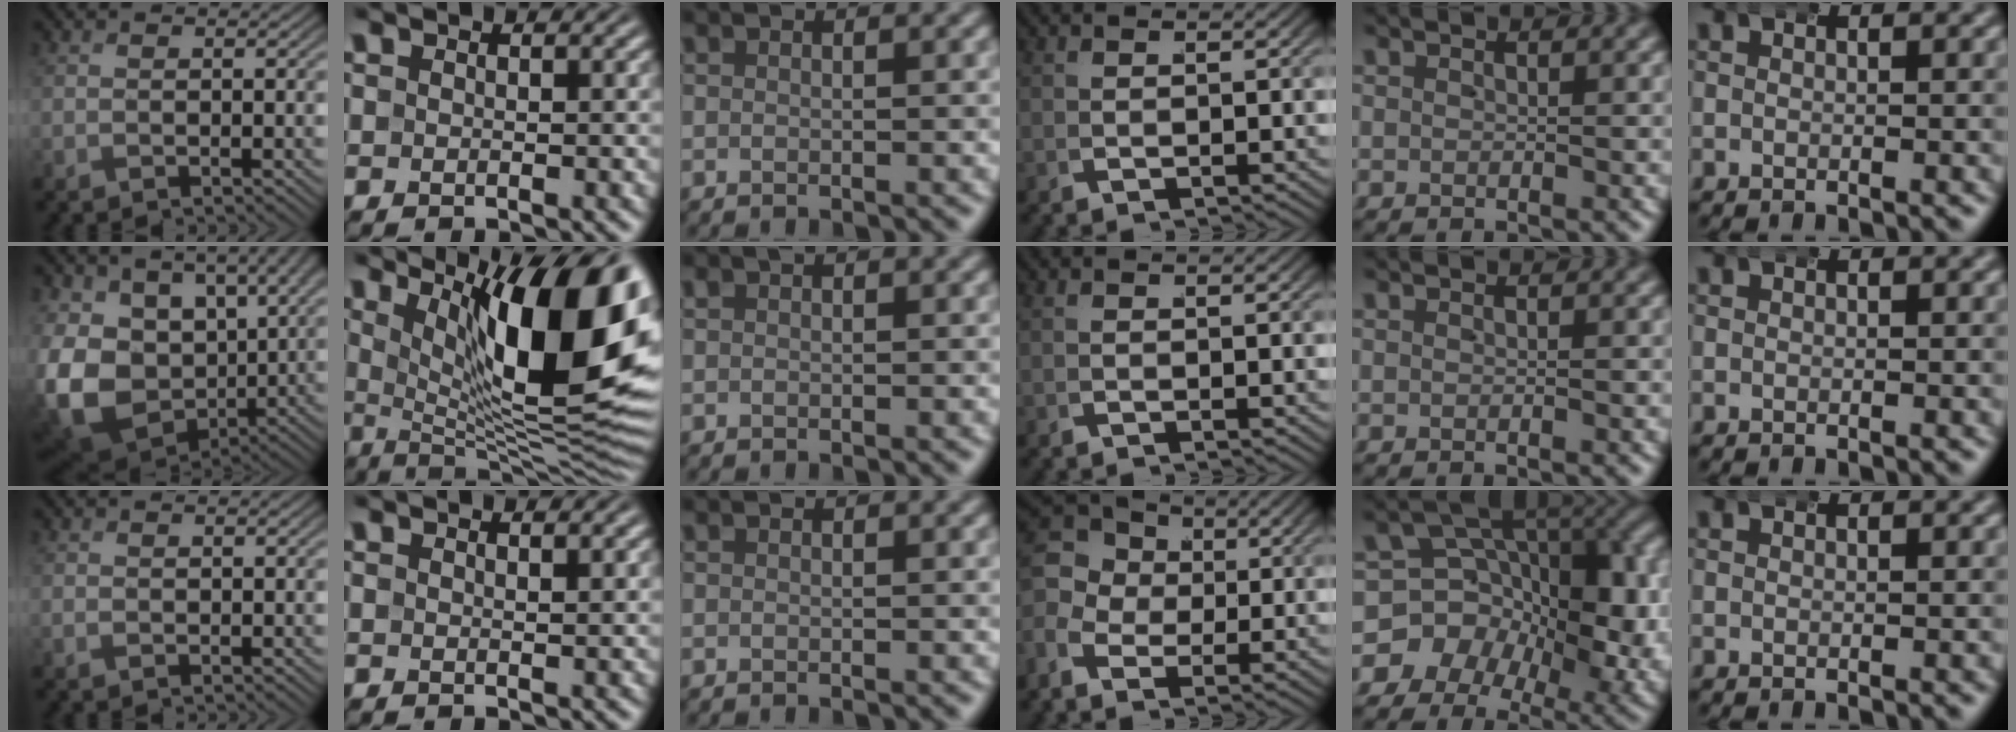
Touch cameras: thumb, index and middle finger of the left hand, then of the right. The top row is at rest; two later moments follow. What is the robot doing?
{"motion": "wrap", "object": "aluminum foil"}